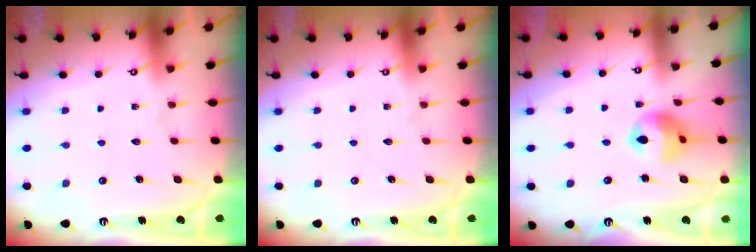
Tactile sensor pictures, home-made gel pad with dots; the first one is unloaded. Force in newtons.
{"total": 0.0}
{"total": 10.3, "press": 10.2, "slide": 0.8}